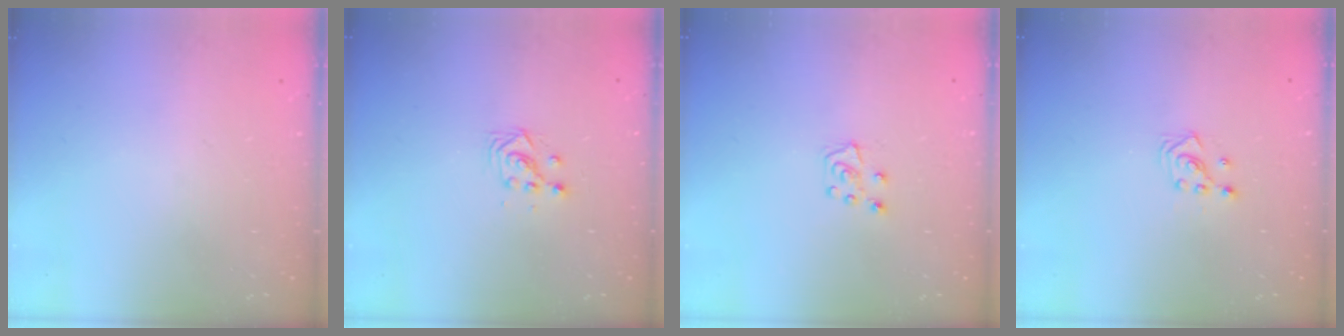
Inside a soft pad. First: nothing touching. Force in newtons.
{"total": 3.0, "press": 3.0, "slide": 0.2}
{"total": 6.4, "press": 6.3, "slide": 0.5}
{"total": 3.2, "press": 3.2, "slide": 0.4}